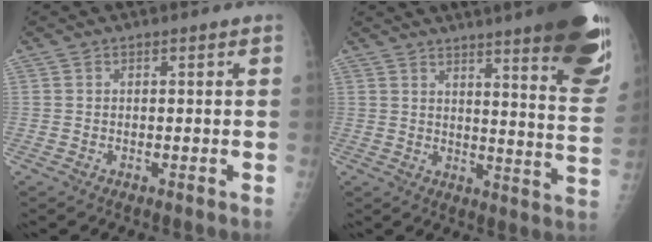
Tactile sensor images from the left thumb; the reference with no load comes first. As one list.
[{"total": 21.6, "force": [14.4, 2.8, 15.9], "torque": [-0.185, -0.086, 0.178]}]